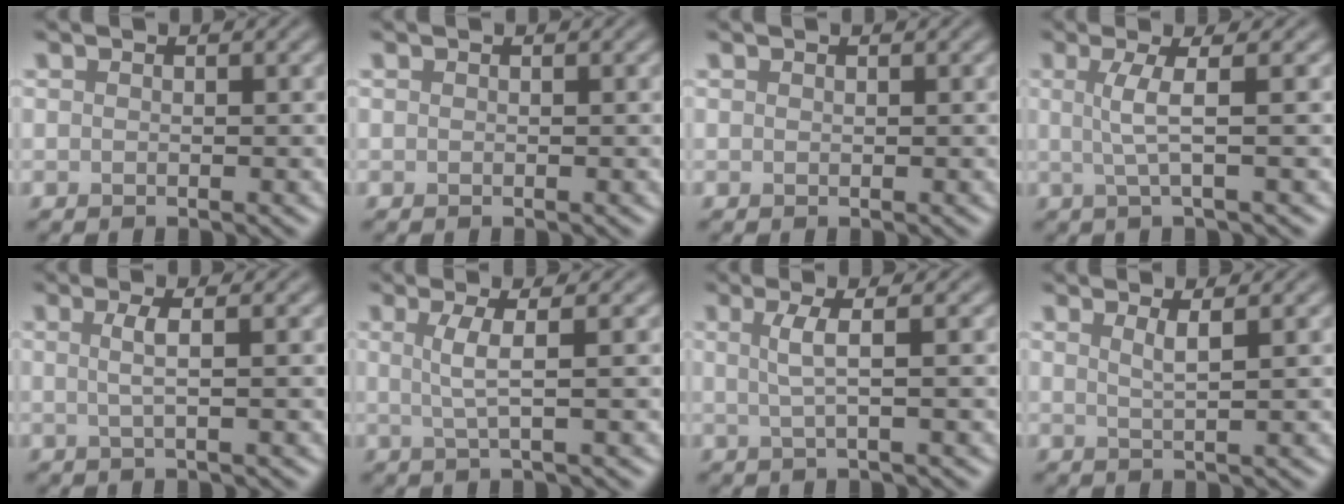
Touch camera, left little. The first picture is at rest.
{"total": 0.0}
{"total": 0.0}
{"total": 3.2, "force": [0.4, 0.6, 3.1], "torque": [-0.059, 0.001, 0.005]}
{"total": 2.2, "force": [0.3, 0.6, 2.1], "torque": [-0.038, 0.002, -0.001]}
{"total": 2.9, "force": [0.5, 0.5, 2.8], "torque": [-0.052, 0.000, 0.008]}
{"total": 2.7, "force": [0.4, 0.6, 2.6], "torque": [-0.048, 0.000, 0.005]}
{"total": 1.9, "force": [0.9, 0.5, 1.7], "torque": [-0.021, 0.001, 0.010]}